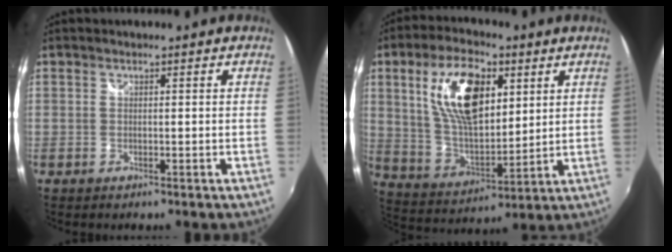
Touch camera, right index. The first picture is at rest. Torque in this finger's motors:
{"motor_torque": [1.62, 0.52, 0.72, 0.21]}